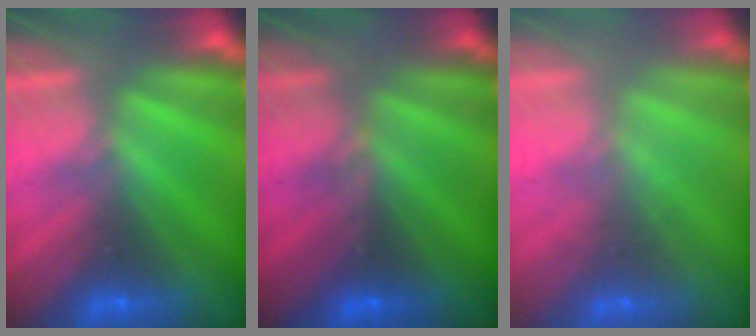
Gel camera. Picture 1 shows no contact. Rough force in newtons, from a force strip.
{"total": 2.9}
{"total": 2.1}